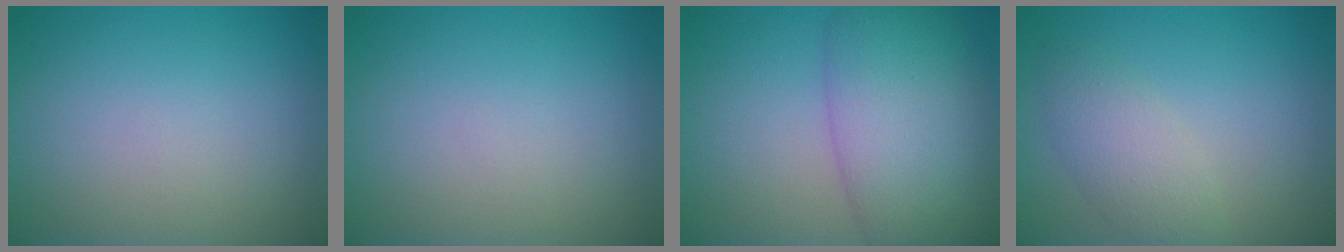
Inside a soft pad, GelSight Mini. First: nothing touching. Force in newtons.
{"total": 0.0}
{"total": 9.1, "press": 9.1, "slide": 0.2}
{"total": 2.9, "press": 2.9, "slide": 0.1}